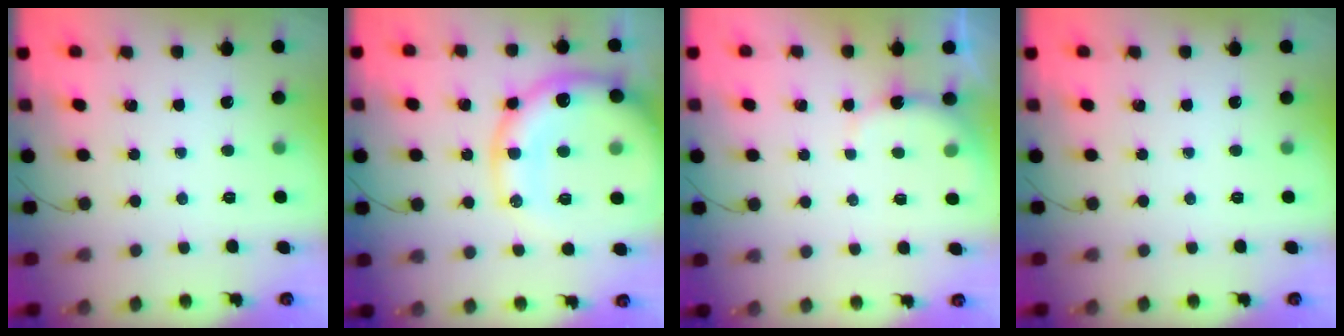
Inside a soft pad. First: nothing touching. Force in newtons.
{"total": 22.4, "press": 22.0, "slide": 4.1}
{"total": 3.4, "press": 3.3, "slide": 0.8}
{"total": 0.0}